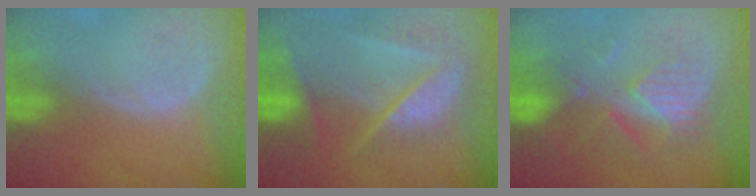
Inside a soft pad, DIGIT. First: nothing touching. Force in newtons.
{"total": 9.8, "press": 8.2, "slide": 5.3}
{"total": 8.6, "press": 8.1, "slide": 3.1}